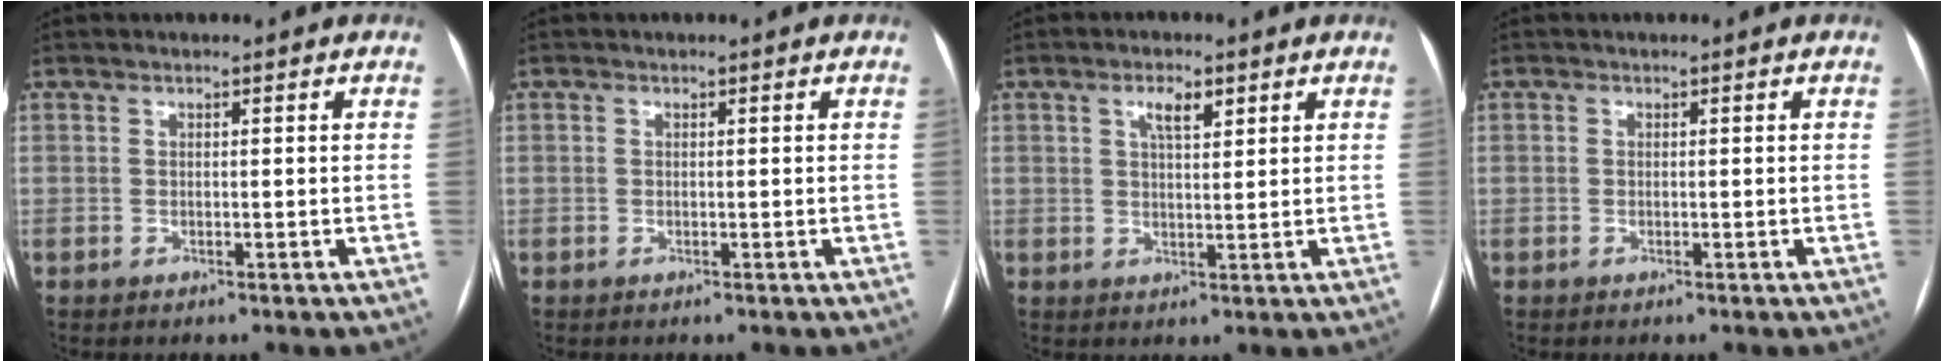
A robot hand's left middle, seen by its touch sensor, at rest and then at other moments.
{"total": 0.0}
{"total": 3.6, "force": [1.9, 1.1, 2.8], "torque": [-0.050, 0.004, 0.032]}
{"total": 0.0}